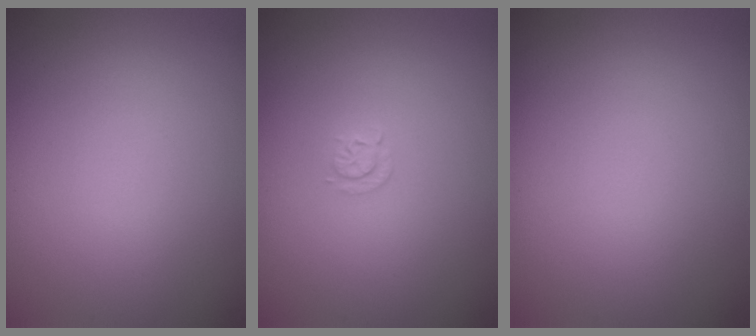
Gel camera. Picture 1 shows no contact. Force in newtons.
{"total": 0.9, "press": 0.6, "slide": 0.6}
{"total": 0.0}